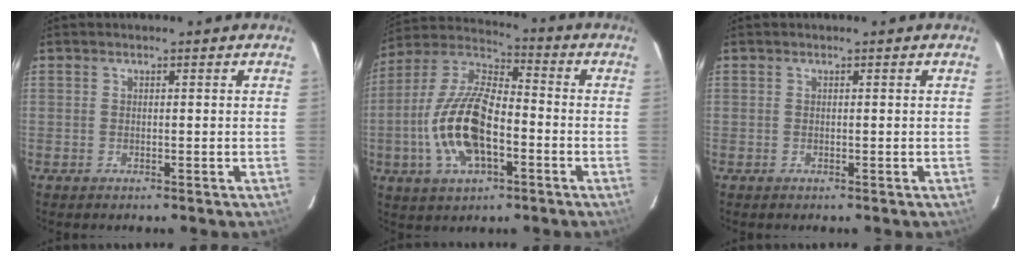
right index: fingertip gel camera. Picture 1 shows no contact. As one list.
[{"total": 16.9, "force": [-4.5, 7.6, 14.4], "torque": [-0.301, 0.001, -0.086]}, {"total": 0.0}]